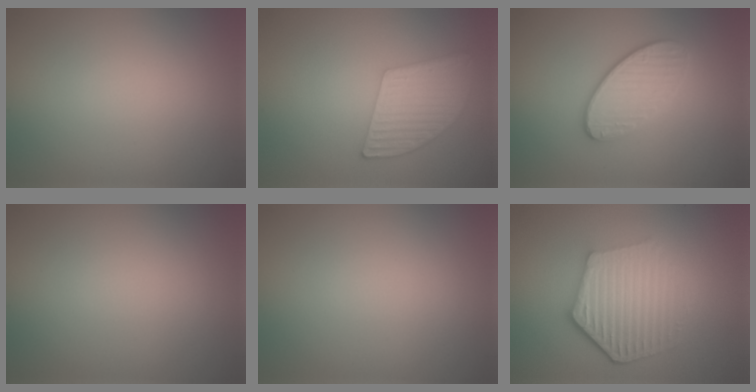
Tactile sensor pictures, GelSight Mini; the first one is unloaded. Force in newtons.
{"total": 5.1, "press": 4.0, "slide": 3.1}
{"total": 3.6, "press": 3.0, "slide": 2.0}
{"total": 0.0}
{"total": 0.0}
{"total": 6.1, "press": 4.5, "slide": 4.0}